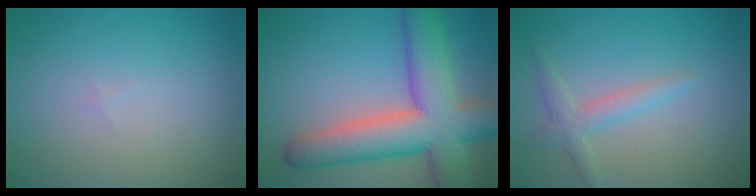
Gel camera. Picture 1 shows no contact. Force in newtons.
{"total": 11.1, "press": 11.1, "slide": 0.5}
{"total": 2.2, "press": 2.2, "slide": 0.1}